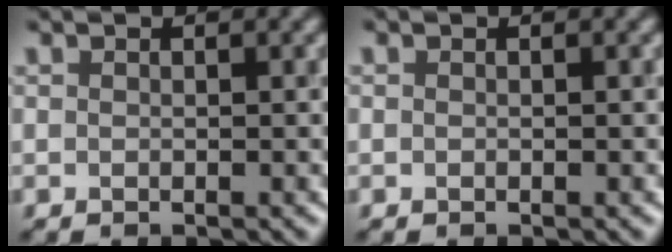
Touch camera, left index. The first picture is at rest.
{"total": 0.0}